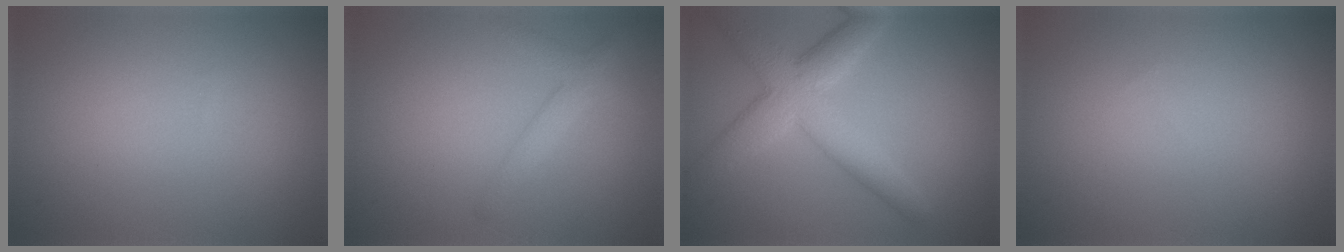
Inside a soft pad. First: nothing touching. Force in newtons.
{"total": 2.0, "press": 2.0, "slide": 0.1}
{"total": 6.0, "press": 6.0, "slide": 0.2}
{"total": 0.0}